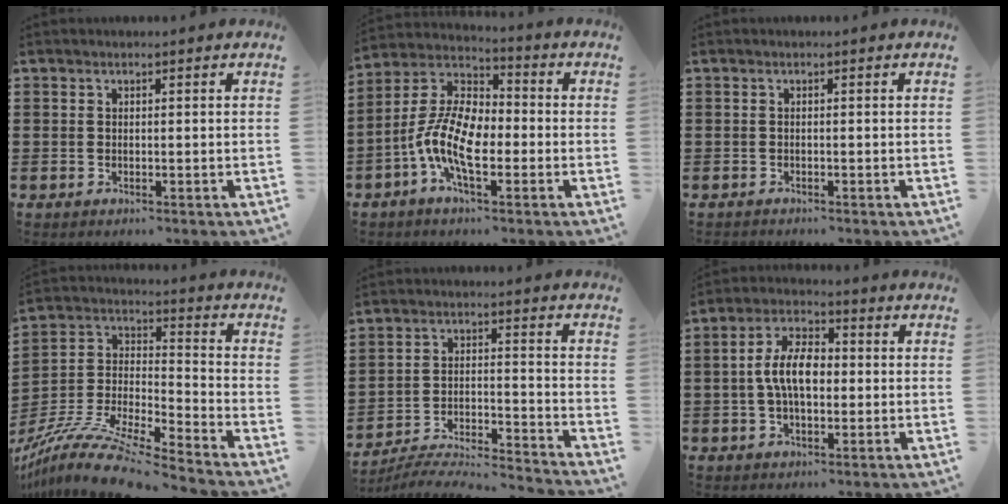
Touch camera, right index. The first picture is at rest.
{"total": 10.6, "force": [-3.4, 4.6, 8.9], "torque": [-0.217, -0.007, -0.070]}
{"total": 0.7, "force": [-0.6, 0.0, -0.2], "torque": [0.004, 0.003, -0.014]}
{"total": 11.7, "force": [-10.3, 1.0, 5.5], "torque": [-0.125, 0.002, -0.211]}
{"total": 5.6, "force": [-5.5, -0.1, 1.3], "torque": [-0.033, -0.009, -0.114]}
{"total": 7.5, "force": [-0.4, 3.9, 6.4], "torque": [-0.139, 0.006, -0.013]}